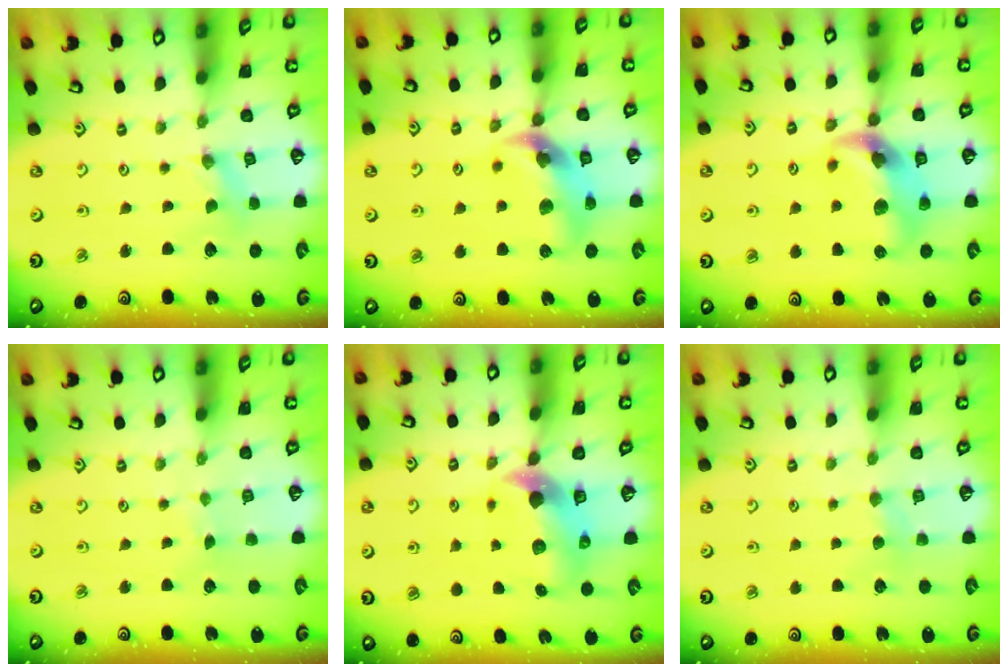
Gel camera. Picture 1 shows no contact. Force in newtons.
{"total": 12.4, "press": 12.3, "slide": 1.8}
{"total": 11.8, "press": 11.7, "slide": 1.6}
{"total": 1.1, "press": 1.1, "slide": 0.2}
{"total": 7.6, "press": 7.6, "slide": 1.1}
{"total": 2.4, "press": 2.3, "slide": 0.5}